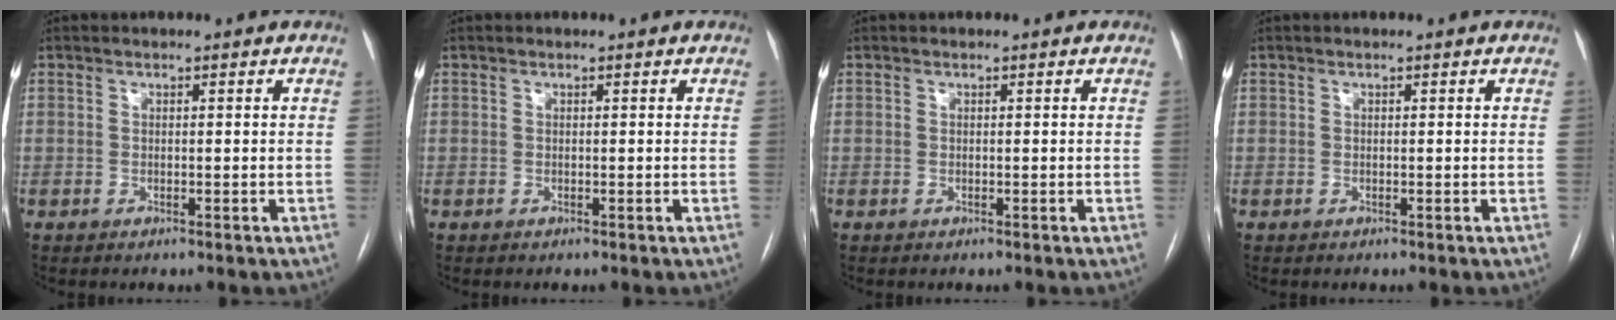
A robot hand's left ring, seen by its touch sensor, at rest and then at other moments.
{"total": 0.0}
{"total": 0.0}
{"total": 0.0}